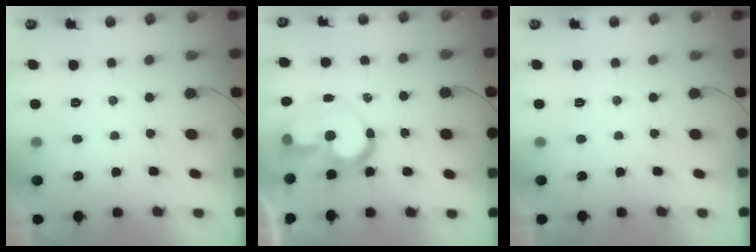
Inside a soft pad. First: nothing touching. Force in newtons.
{"total": 12.3, "press": 12.2, "slide": 2.0}
{"total": 1.9, "press": 1.9, "slide": 0.1}